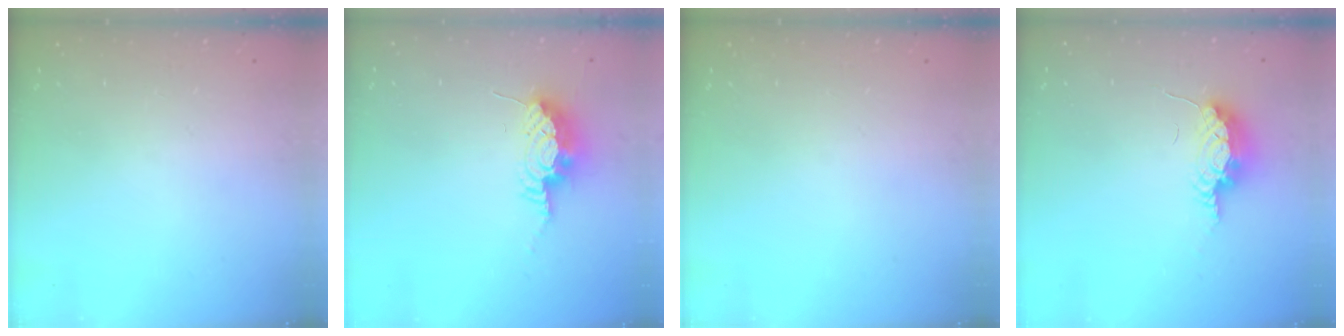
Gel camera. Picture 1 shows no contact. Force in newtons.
{"total": 8.9, "press": 8.9, "slide": 0.4}
{"total": 0.0}
{"total": 7.7, "press": 7.4, "slide": 1.8}